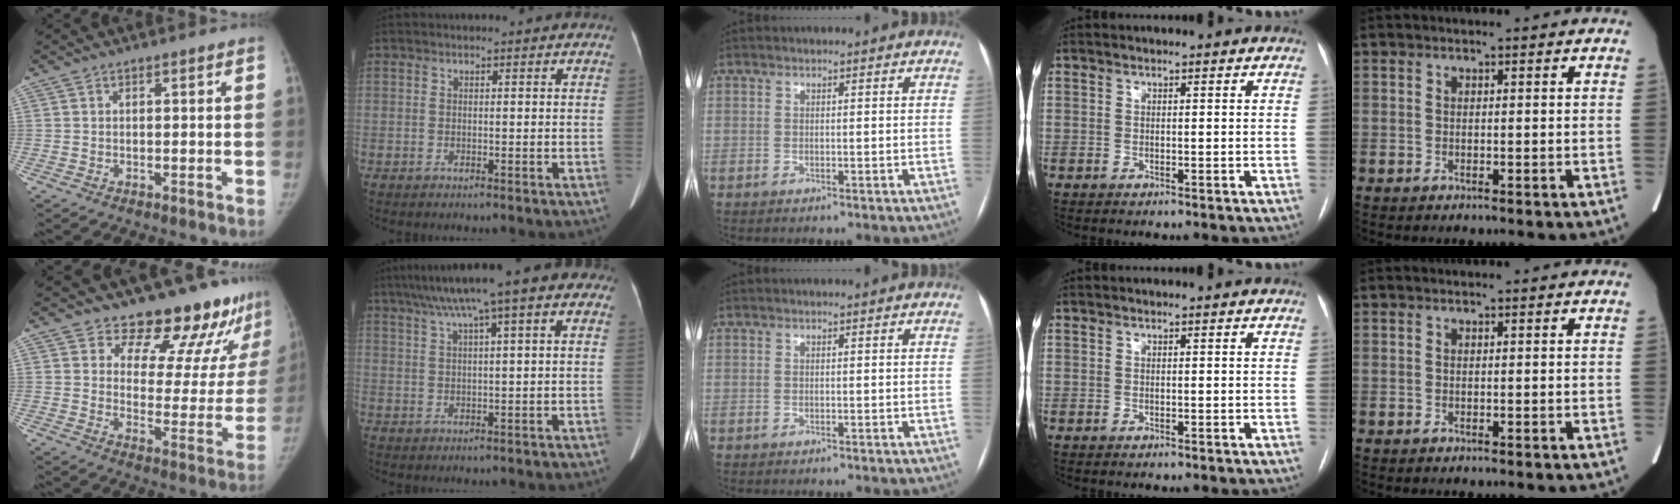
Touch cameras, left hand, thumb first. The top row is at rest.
{"thumb": {"total": 17.0, "force": [15.1, 6.3, 4.6], "torque": [0.007, -0.116, 0.181]}, "index": {"total": 12.5, "force": [6.6, 1.9, 10.4], "torque": [-0.165, 0.048, 0.094]}}